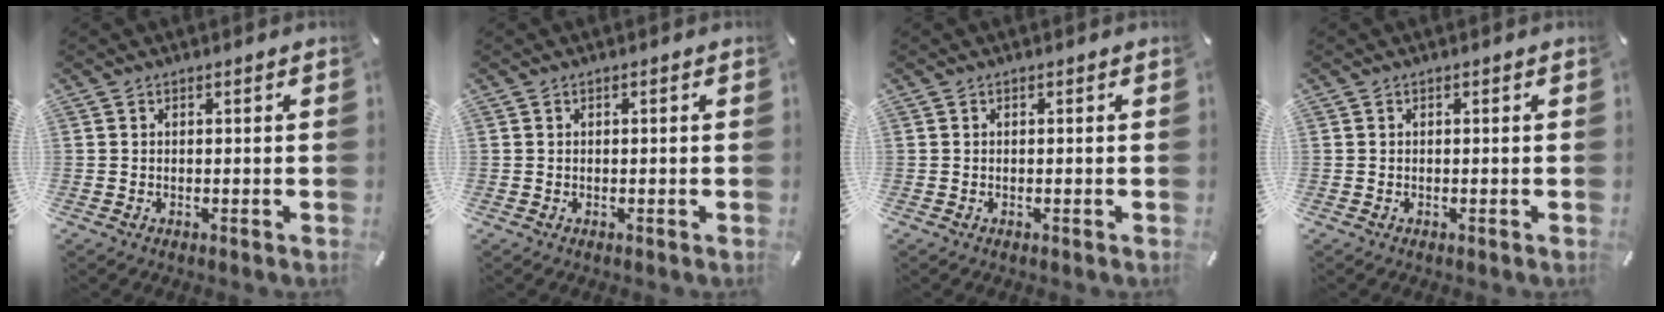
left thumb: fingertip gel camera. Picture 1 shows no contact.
{"total": 0.0}
{"total": 0.0}
{"total": 0.0}